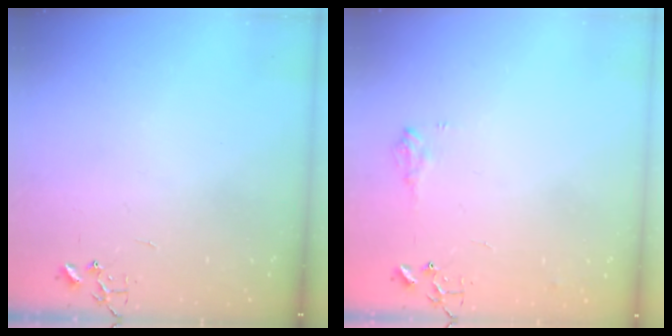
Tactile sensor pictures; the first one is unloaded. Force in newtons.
{"total": 7.7, "press": 7.7, "slide": 0.3}